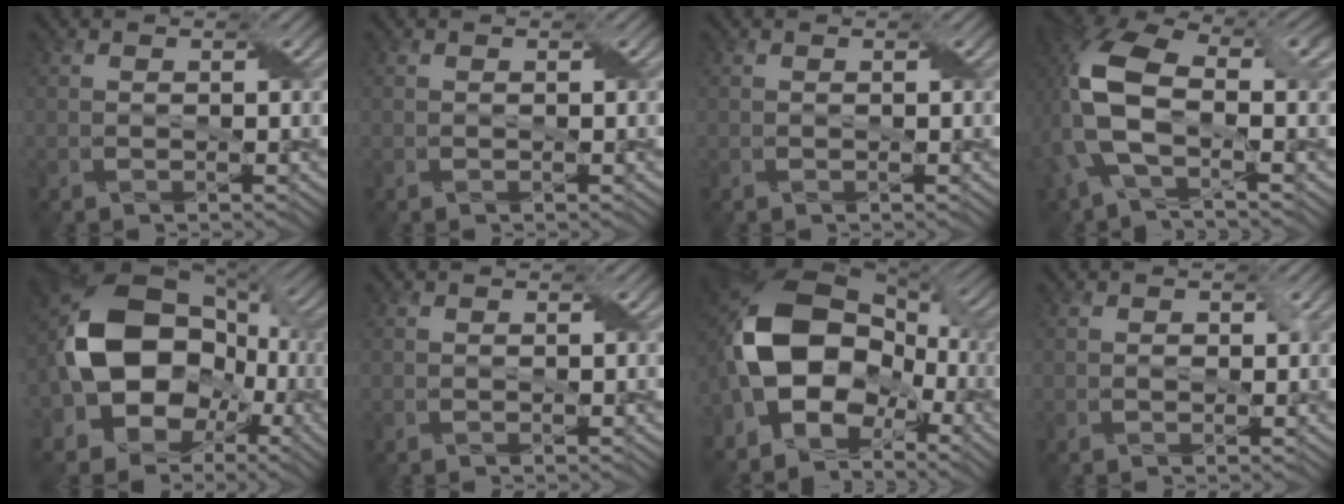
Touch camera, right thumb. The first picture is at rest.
{"total": 0.0}
{"total": 0.0}
{"total": 11.3, "force": [-0.6, 5.6, 9.7], "torque": [-0.219, 0.011, -0.025]}
{"total": 17.6, "force": [-3.1, 13.5, 10.8], "torque": [-0.203, -0.003, -0.065]}
{"total": 0.0}
{"total": 15.8, "force": [-4.1, 11.1, 10.5], "torque": [-0.212, -0.001, -0.094]}
{"total": 0.8, "force": [0.0, 0.7, 0.4], "torque": [-0.005, -0.002, 0.001]}